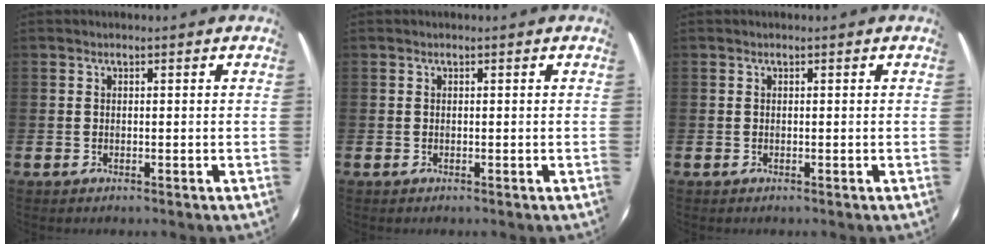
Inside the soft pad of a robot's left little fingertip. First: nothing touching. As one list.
[{"total": 0.0}, {"total": 0.0}]